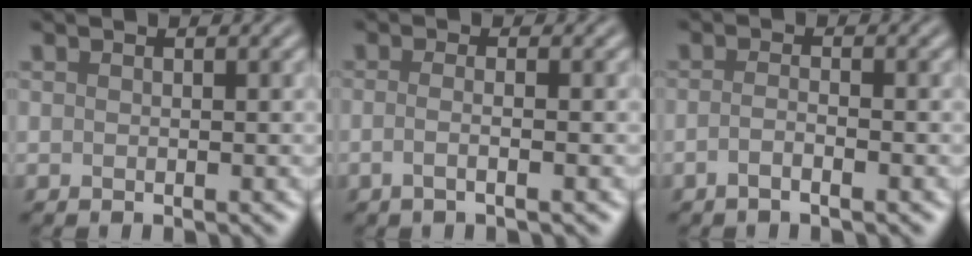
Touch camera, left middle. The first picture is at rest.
{"total": 2.4, "force": [-0.4, 1.0, 2.1], "torque": [-0.020, -0.006, -0.024]}
{"total": 1.5, "force": [-0.8, 0.4, 1.2], "torque": [-0.021, -0.001, -0.020]}